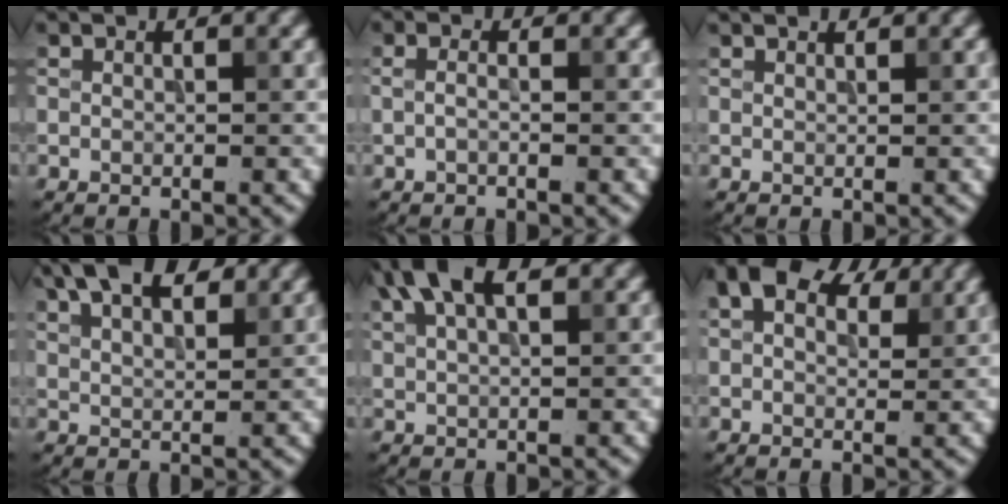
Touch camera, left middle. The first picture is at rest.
{"total": 0.8, "force": [-0.2, 0.2, 0.8], "torque": [-0.019, -0.002, -0.009]}
{"total": 0.8, "force": [0.7, 0.0, 0.2], "torque": [-0.003, -0.003, 0.007]}
{"total": 6.8, "force": [4.5, 2.7, 4.3], "torque": [-0.072, 0.023, 0.061]}
{"total": 6.2, "force": [3.7, 2.2, 4.5], "torque": [-0.082, 0.021, 0.056]}
{"total": 6.6, "force": [3.3, 3.8, 4.3], "torque": [-0.066, 0.011, 0.037]}